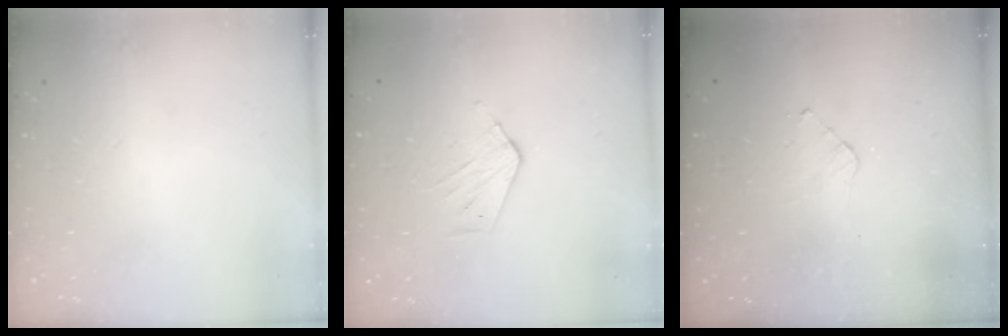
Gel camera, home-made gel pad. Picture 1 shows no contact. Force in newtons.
{"total": 3.0, "press": 3.0, "slide": 0.2}
{"total": 2.8, "press": 2.8, "slide": 0.2}